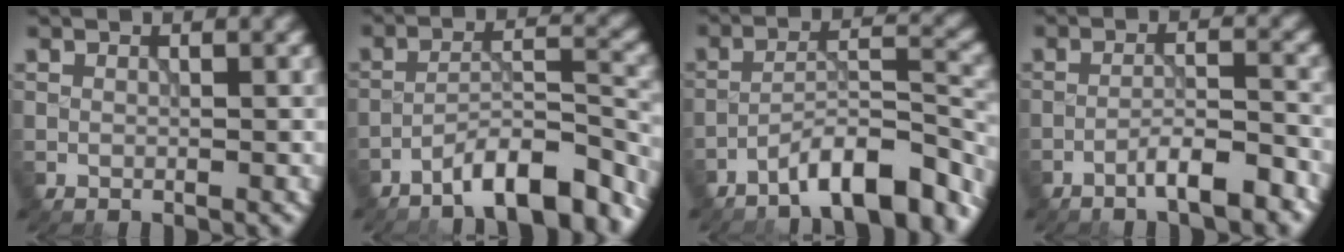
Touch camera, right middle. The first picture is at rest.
{"total": 7.7, "force": [-6.1, 1.6, 4.4], "torque": [-0.060, 0.007, -0.102]}
{"total": 7.7, "force": [-6.0, 1.6, 4.5], "torque": [-0.065, 0.007, -0.102]}
{"total": 4.4, "force": [-3.0, 0.7, 3.1], "torque": [-0.050, 0.012, -0.054]}